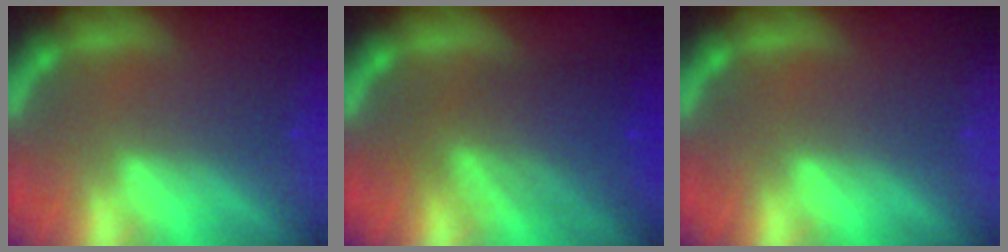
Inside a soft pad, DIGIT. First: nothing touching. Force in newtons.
{"total": 7.1}
{"total": 0.0}